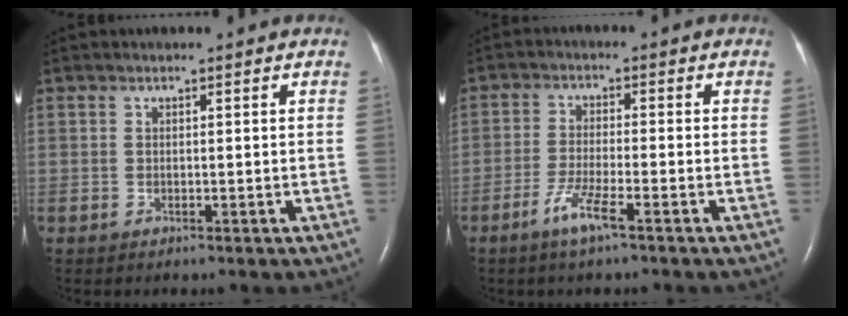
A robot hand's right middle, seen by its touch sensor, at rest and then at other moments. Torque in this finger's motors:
{"motor_torque": [0.84, -0.63, 0.11, 0.06]}